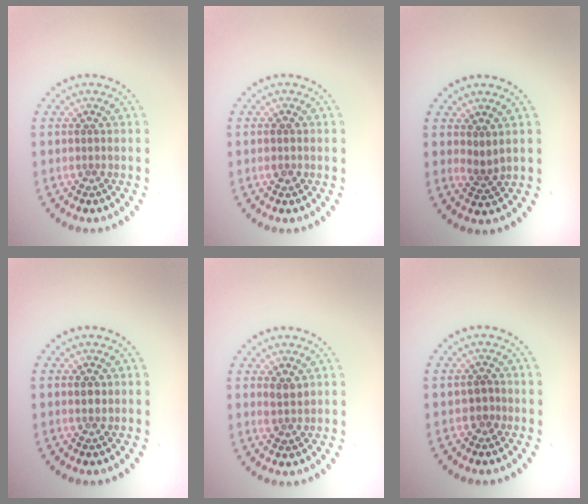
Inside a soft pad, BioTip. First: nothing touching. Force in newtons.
{"total": 1.0, "press": 1.0, "slide": 0.3}
{"total": 1.6, "press": 1.1, "slide": 1.2}
{"total": 1.0, "press": 0.9, "slide": 0.3}
{"total": 1.7, "press": 1.6, "slide": 0.4}
{"total": 0.8, "press": 0.6, "slide": 0.6}